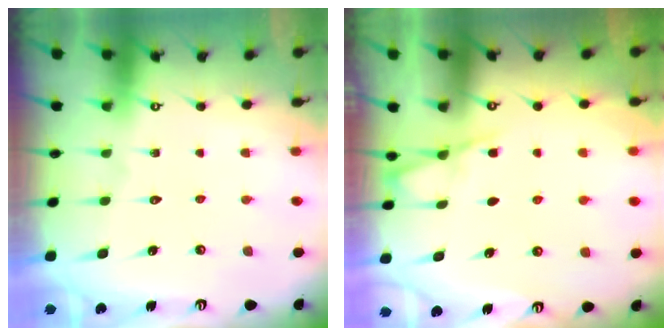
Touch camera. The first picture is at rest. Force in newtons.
{"total": 2.2, "press": 2.1, "slide": 0.4}